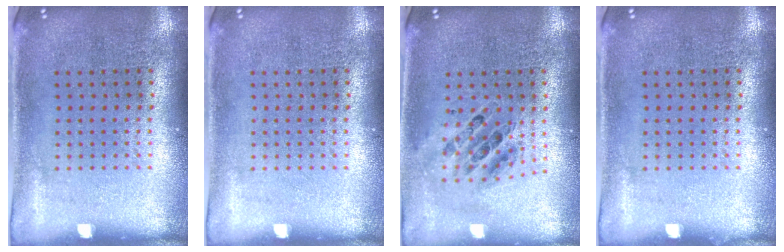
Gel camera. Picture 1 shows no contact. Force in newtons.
{"total": 0.0}
{"total": 0.8, "press": 0.8, "slide": 0.1}
{"total": 0.0}